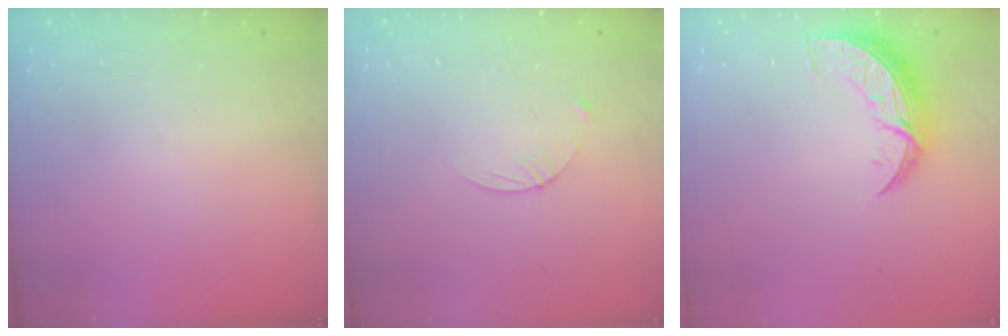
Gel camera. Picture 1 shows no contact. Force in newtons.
{"total": 3.8, "press": 3.8, "slide": 0.5}
{"total": 8.6, "press": 8.5, "slide": 0.8}